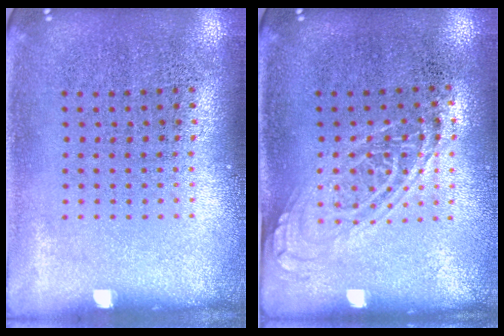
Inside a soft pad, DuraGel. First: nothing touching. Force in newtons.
{"total": 1.4, "press": 1.2, "slide": 0.8}